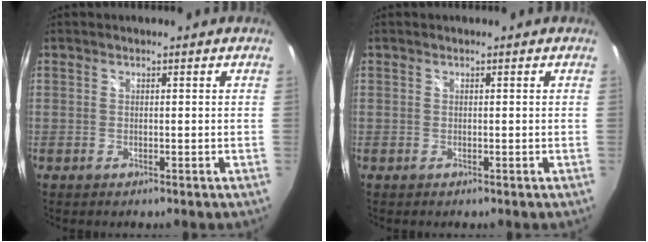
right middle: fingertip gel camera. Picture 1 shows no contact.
{"total": 0.0}